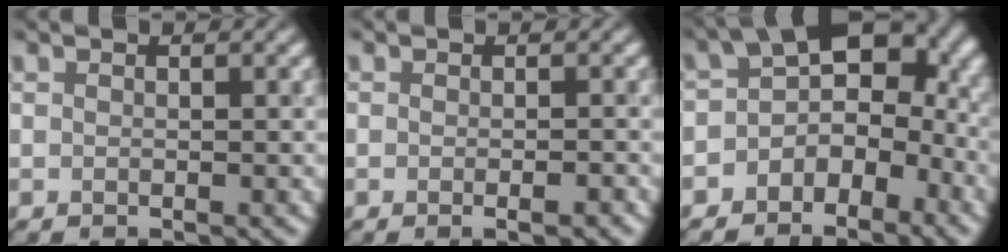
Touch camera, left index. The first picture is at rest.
{"total": 1.3, "force": [-0.6, 0.1, 1.1], "torque": [-0.013, -0.006, -0.005]}
{"total": 6.8, "force": [-1.7, 4.8, 4.5], "torque": [-0.038, 0.016, -0.041]}